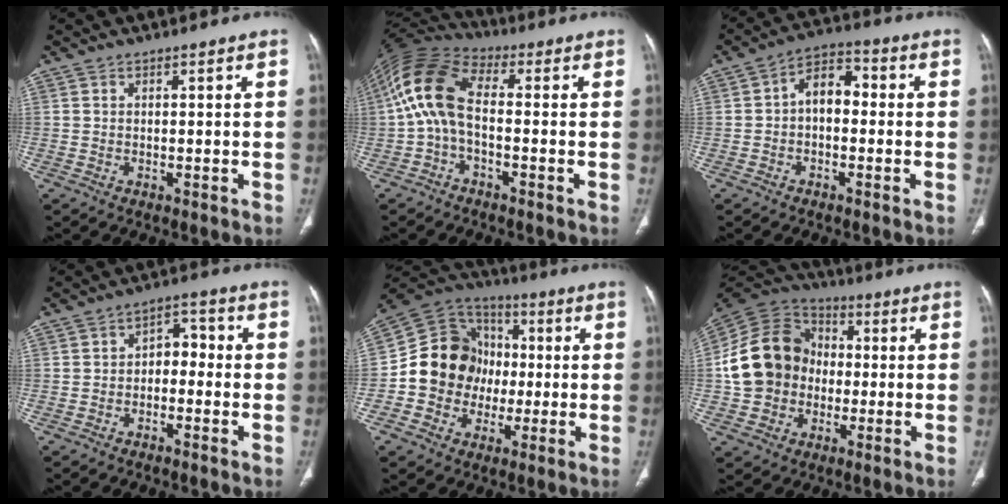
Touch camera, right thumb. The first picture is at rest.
{"total": 11.9, "force": [-0.7, 6.2, 10.1], "torque": [-0.209, 0.037, -0.027]}
{"total": 7.1, "force": [-0.4, 4.6, 5.3], "torque": [-0.068, 0.030, -0.019]}
{"total": 5.1, "force": [-1.1, 3.5, 3.5], "torque": [-0.032, 0.032, -0.028]}
{"total": 15.9, "force": [-1.5, 14.2, 7.0], "torque": [-0.087, 0.033, -0.031]}
{"total": 16.6, "force": [-1.2, 14.1, 8.6], "torque": [-0.146, 0.030, -0.030]}